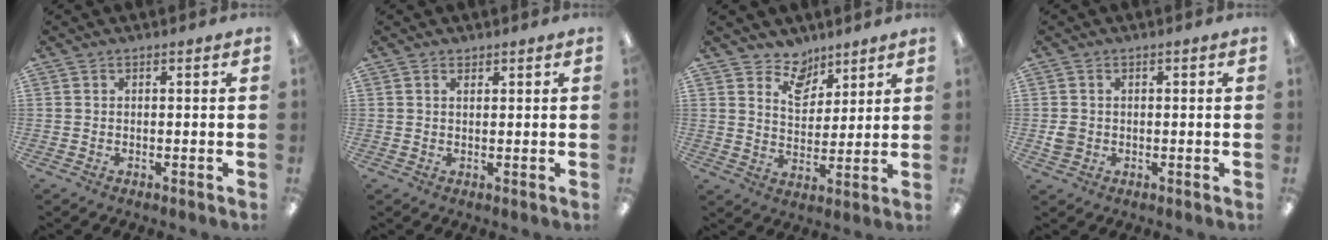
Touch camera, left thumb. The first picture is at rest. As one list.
[{"total": 1.2, "force": [0.8, 0.6, 0.6], "torque": [-0.005, -0.002, 0.013]}, {"total": 7.9, "force": [6.1, 4.8, 1.3], "torque": [-0.024, -0.041, 0.114]}, {"total": 2.5, "force": [-0.2, 2.3, 1.0], "torque": [-0.010, 0.001, -0.005]}]